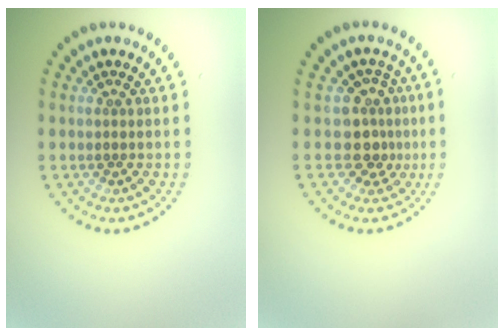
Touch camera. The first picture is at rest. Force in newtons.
{"total": 2.9, "press": 2.3, "slide": 1.6}